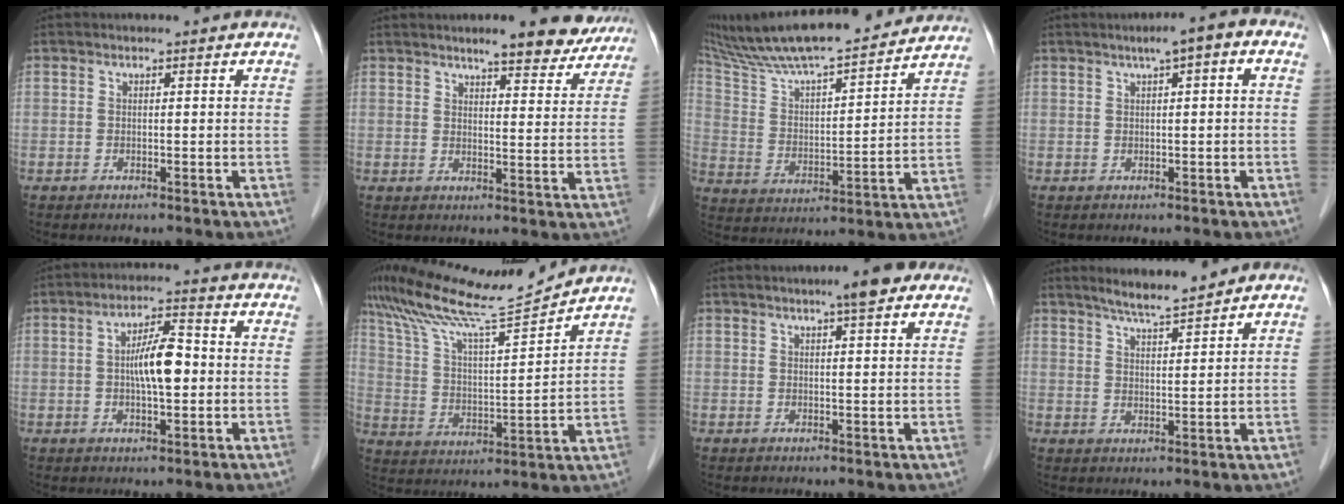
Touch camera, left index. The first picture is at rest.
{"total": 9.6, "force": [8.4, 2.1, 4.1], "torque": [-0.039, -0.004, 0.094]}
{"total": 22.7, "force": [20.1, 2.4, 10.2], "torque": [-0.179, 0.028, 0.318]}
{"total": 4.1, "force": [1.5, 0.7, 3.7], "torque": [-0.051, 0.017, 0.015]}
{"total": 6.8, "force": [-0.2, 1.8, 6.5], "torque": [-0.121, 0.012, -0.005]}
{"total": 14.3, "force": [13.1, -1.2, 5.5], "torque": [-0.115, -0.007, 0.231]}
{"total": 5.0, "force": [3.5, 0.5, 3.6], "torque": [-0.048, 0.012, 0.048]}
{"total": 5.3, "force": [4.7, -0.1, 2.3], "torque": [-0.046, 0.002, 0.086]}